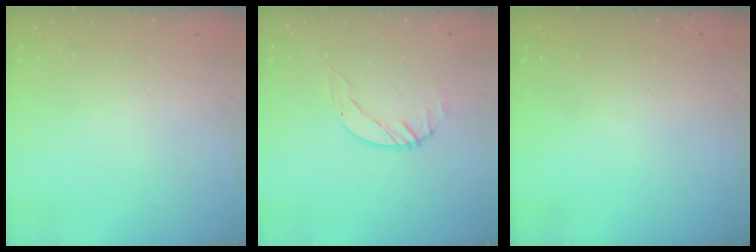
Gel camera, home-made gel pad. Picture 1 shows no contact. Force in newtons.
{"total": 2.6, "press": 2.6, "slide": 0.3}
{"total": 0.0}